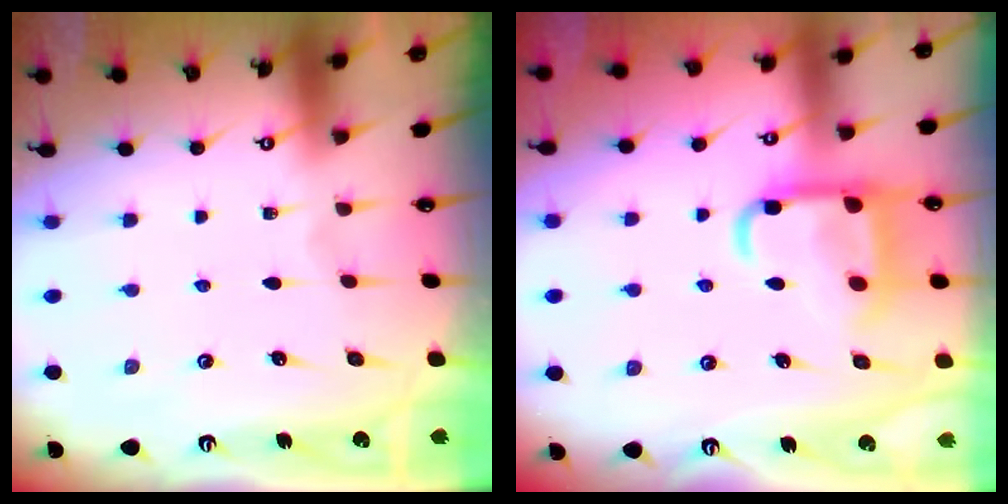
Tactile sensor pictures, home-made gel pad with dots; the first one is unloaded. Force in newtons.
{"total": 14.4, "press": 14.3, "slide": 1.4}